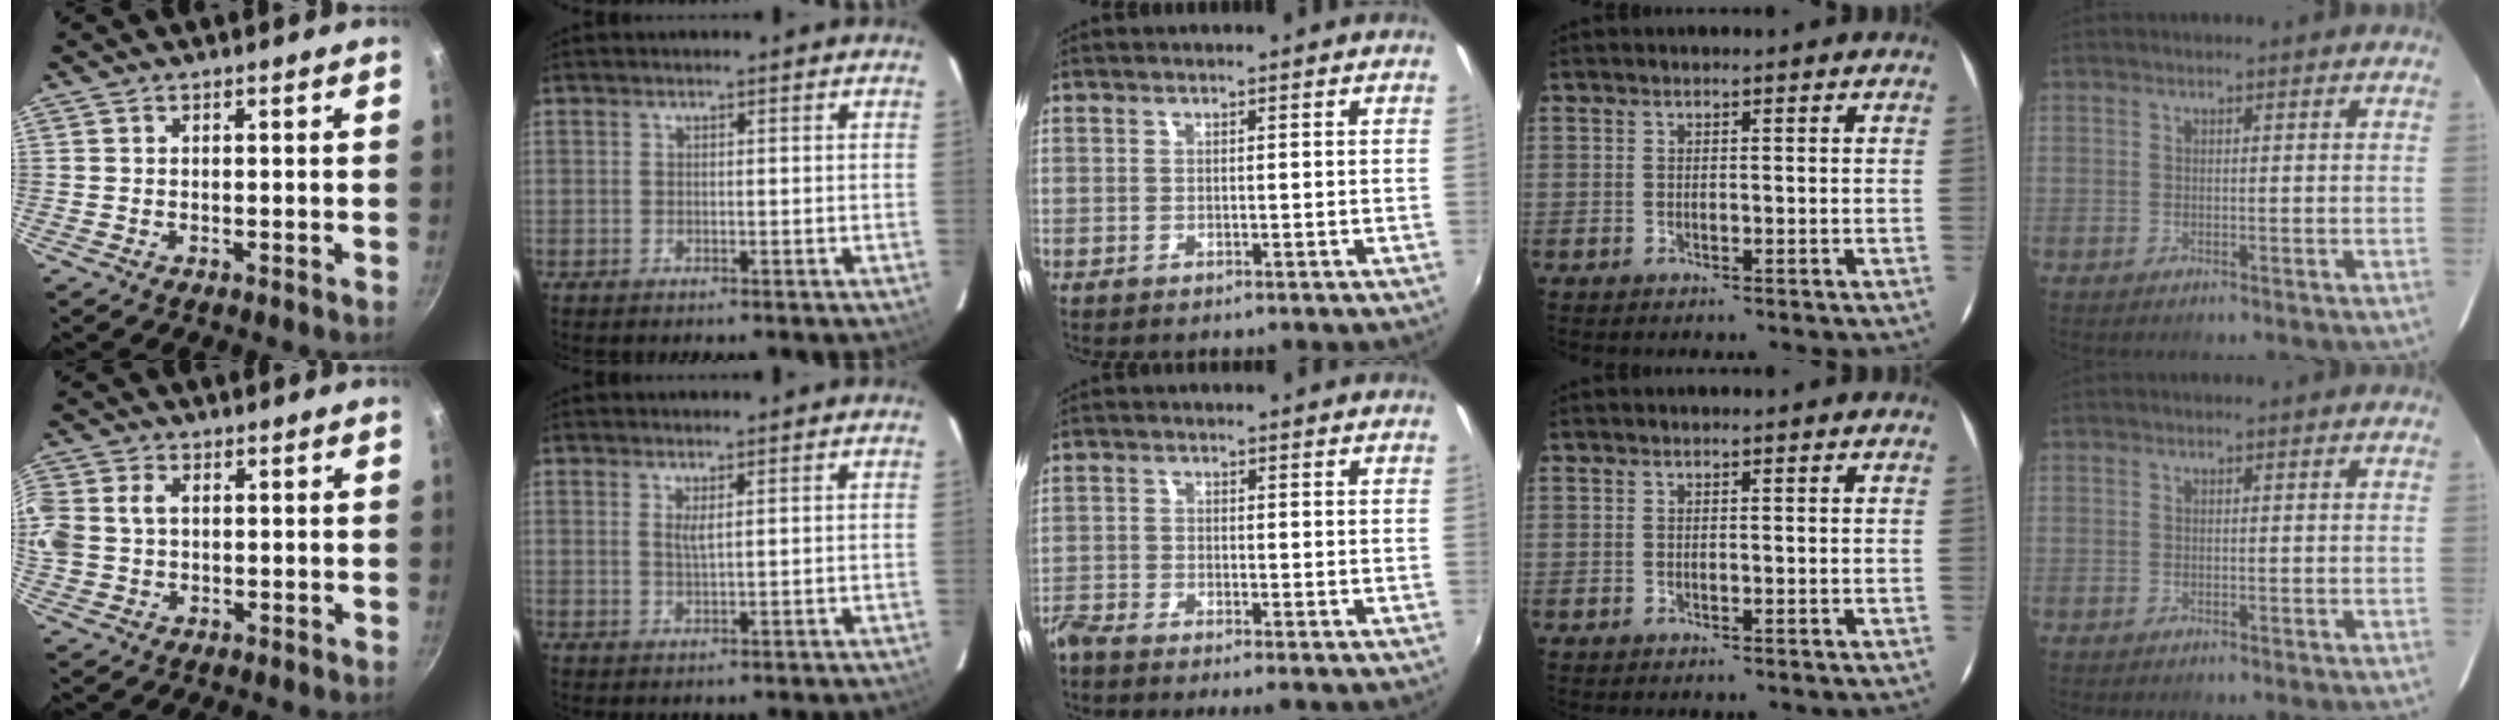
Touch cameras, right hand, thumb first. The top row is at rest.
{"thumb": {"total": 7.4, "force": [1.0, 5.8, 4.5], "torque": [-0.093, 0.010, 0.013]}, "index": {"total": 1.8, "force": [0.7, 0.2, 1.6], "torque": [-0.029, -0.002, 0.012]}, "middle": {"total": 4.1, "force": [-3.8, 0.3, 1.7], "torque": [-0.053, -0.016, -0.077]}}